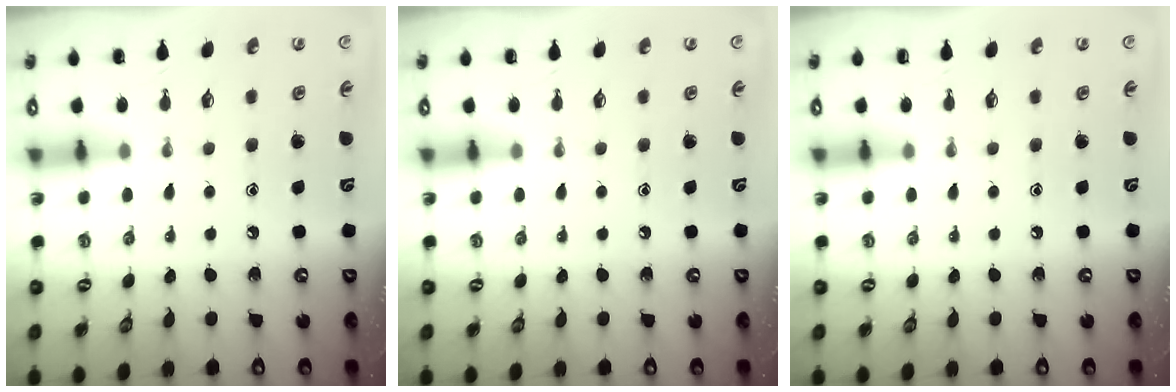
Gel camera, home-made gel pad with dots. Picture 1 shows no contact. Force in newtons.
{"total": 0.0}
{"total": 0.0}